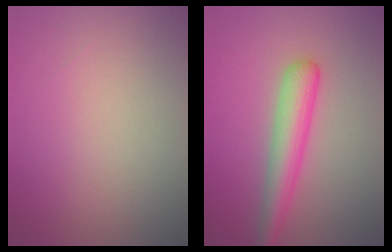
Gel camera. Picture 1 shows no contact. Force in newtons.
{"total": 3.8, "press": 3.8, "slide": 0.2}